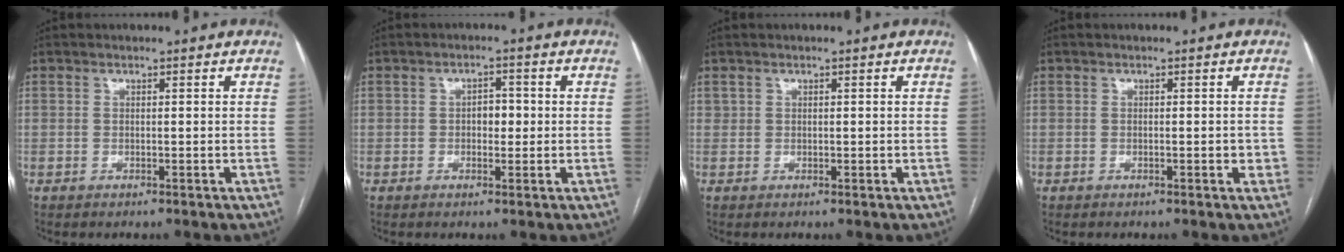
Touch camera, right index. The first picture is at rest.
{"total": 2.8, "force": [-0.1, 1.6, 2.3], "torque": [-0.030, 0.007, -0.001]}
{"total": 0.7, "force": [0.4, 0.5, 0.1], "torque": [0.003, 0.003, 0.007]}
{"total": 1.5, "force": [-0.2, 0.7, 1.3], "torque": [-0.016, 0.000, -0.001]}